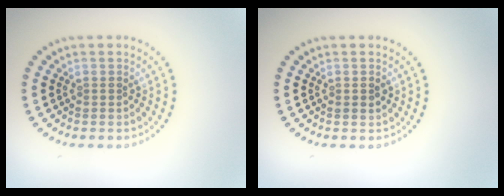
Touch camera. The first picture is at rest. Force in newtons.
{"total": 0.9, "press": 0.9, "slide": 0.2}